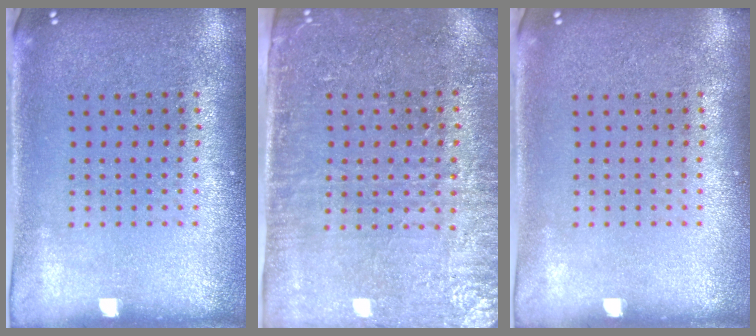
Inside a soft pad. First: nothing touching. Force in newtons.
{"total": 3.4, "press": 3.1, "slide": 1.3}
{"total": 0.0}